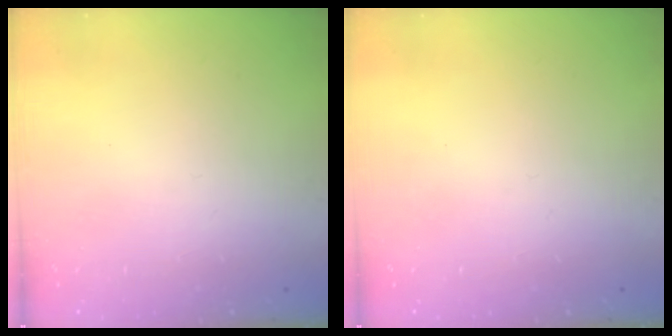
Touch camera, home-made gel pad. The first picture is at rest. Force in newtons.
{"total": 0.0}